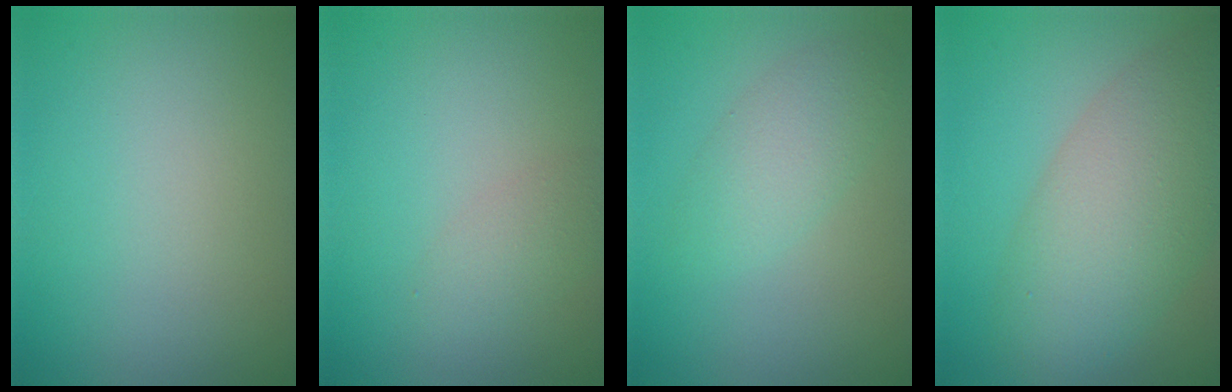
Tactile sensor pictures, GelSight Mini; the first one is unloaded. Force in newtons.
{"total": 1.7, "press": 1.7, "slide": 0.1}
{"total": 2.8, "press": 2.8, "slide": 0.1}
{"total": 8.1, "press": 8.1, "slide": 0.6}